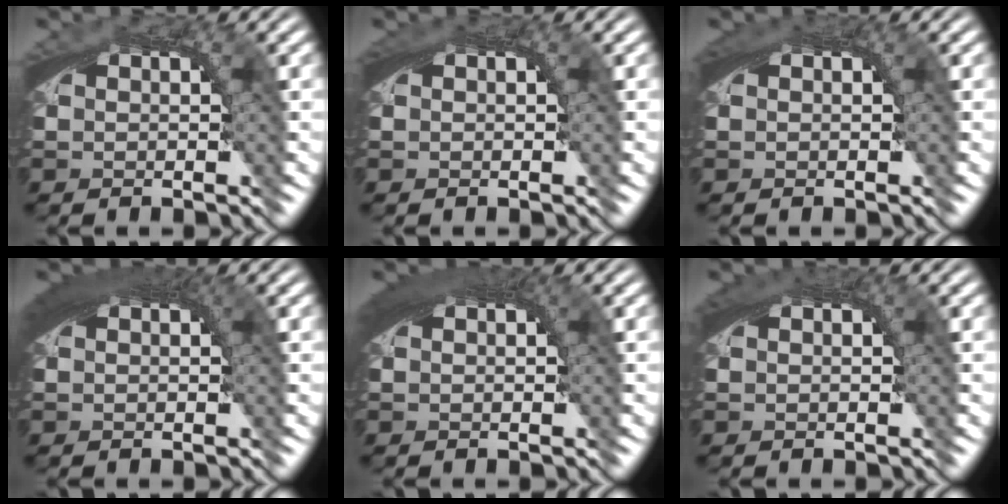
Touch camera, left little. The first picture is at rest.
{"total": 0.9, "force": [0.3, 0.1, 0.8], "torque": [-0.013, 0.002, 0.007]}
{"total": 1.2, "force": [0.5, 0.0, 1.1], "torque": [-0.016, 0.003, 0.010]}
{"total": 3.6, "force": [1.4, 1.0, 3.2], "torque": [-0.037, 0.013, 0.017]}
{"total": 3.0, "force": [1.2, 0.7, 2.7], "torque": [-0.031, 0.010, 0.016]}
{"total": 1.6, "force": [0.7, 0.1, 1.4], "torque": [-0.020, 0.005, 0.011]}